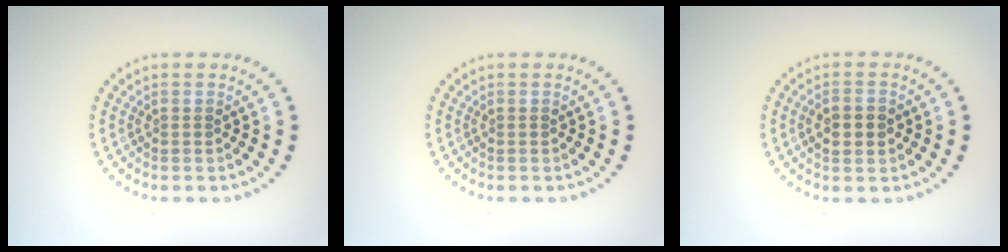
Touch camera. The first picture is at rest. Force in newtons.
{"total": 0.0}
{"total": 2.5, "press": 2.4, "slide": 0.2}